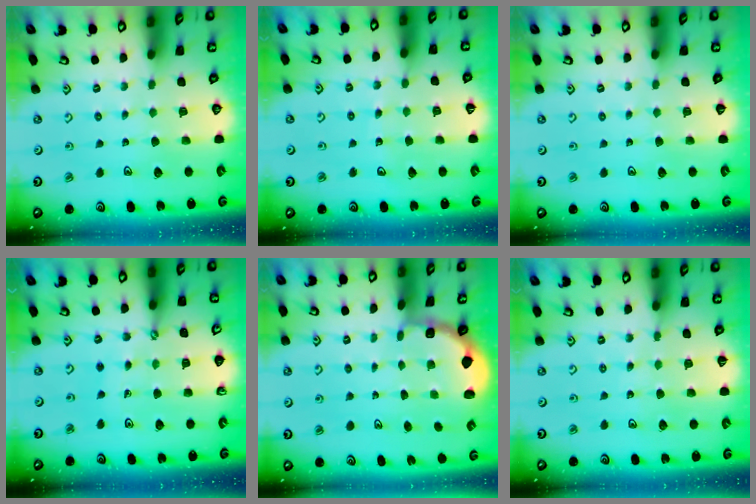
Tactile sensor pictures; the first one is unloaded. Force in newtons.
{"total": 3.4, "press": 3.4, "slide": 0.3}
{"total": 0.0}
{"total": 3.6, "press": 3.3, "slide": 1.3}
{"total": 1.9, "press": 1.8, "slide": 0.7}
{"total": 3.5, "press": 3.3, "slide": 1.0}